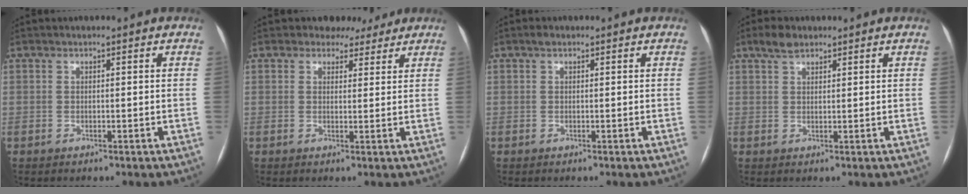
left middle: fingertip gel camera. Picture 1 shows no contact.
{"total": 4.0, "force": [3.3, 2.2, 0.3], "torque": [0.003, 0.004, 0.035]}
{"total": 0.6, "force": [0.4, 0.3, 0.3], "torque": [-0.008, 0.009, 0.006]}
{"total": 2.9, "force": [2.2, 1.3, 1.4], "torque": [-0.032, 0.011, 0.041]}